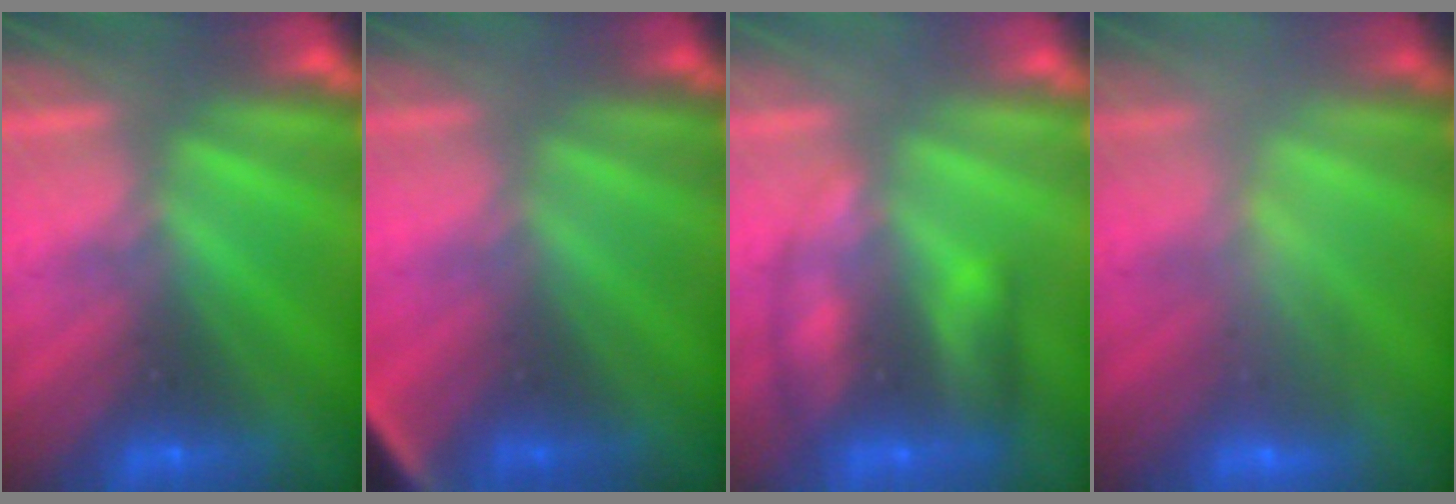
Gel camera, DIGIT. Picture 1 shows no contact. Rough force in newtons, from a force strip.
{"total": 2.8}
{"total": 2.4}
{"total": 2.2}